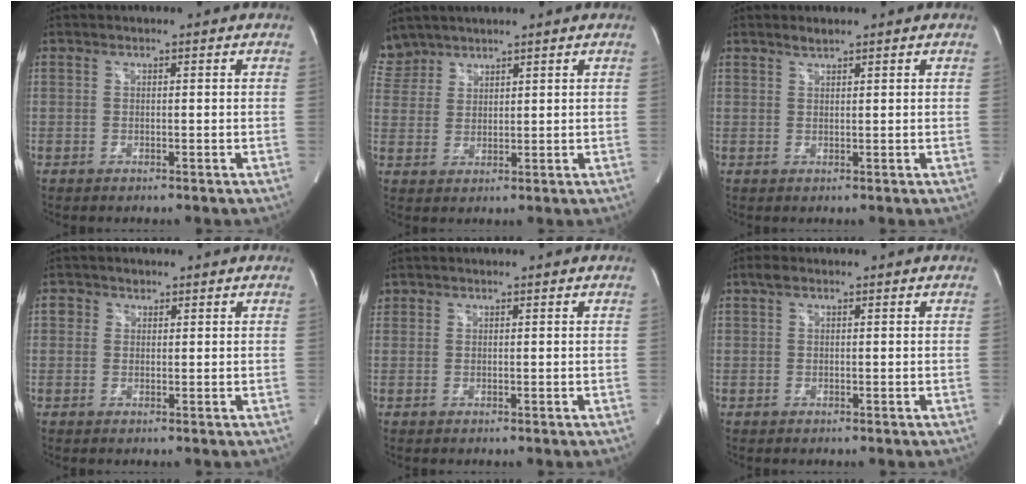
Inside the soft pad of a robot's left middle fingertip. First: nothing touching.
{"total": 4.9, "force": [4.4, 2.1, -0.3], "torque": [0.006, 0.012, 0.096]}
{"total": 1.2, "force": [1.2, 0.1, 0.4], "torque": [-0.013, 0.001, 0.025]}
{"total": 1.7, "force": [0.8, 1.5, 0.2], "torque": [0.006, -0.001, 0.008]}
{"total": 0.8, "force": [0.5, 0.6, 0.0], "torque": [0.003, 0.010, 0.009]}
{"total": 1.1, "force": [0.6, 0.7, 0.6], "torque": [-0.014, 0.011, 0.011]}